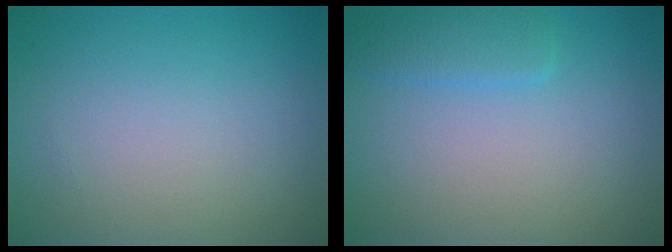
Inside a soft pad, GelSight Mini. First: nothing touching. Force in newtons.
{"total": 1.8, "press": 1.8, "slide": 0.0}